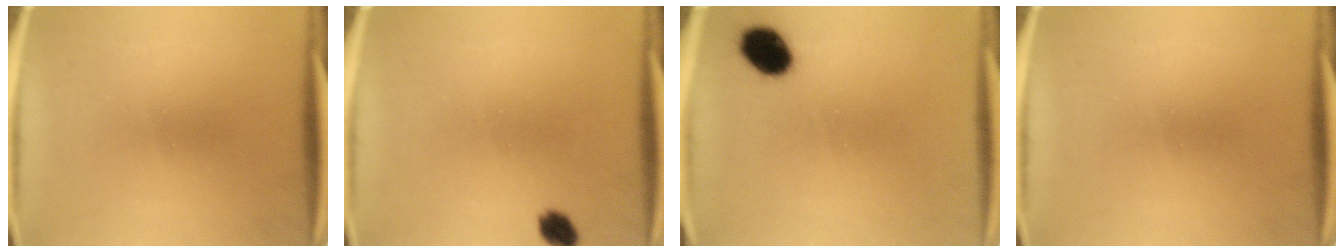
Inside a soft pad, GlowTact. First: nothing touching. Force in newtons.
{"total": 2.9}
{"total": 7.5}
{"total": 0.0}